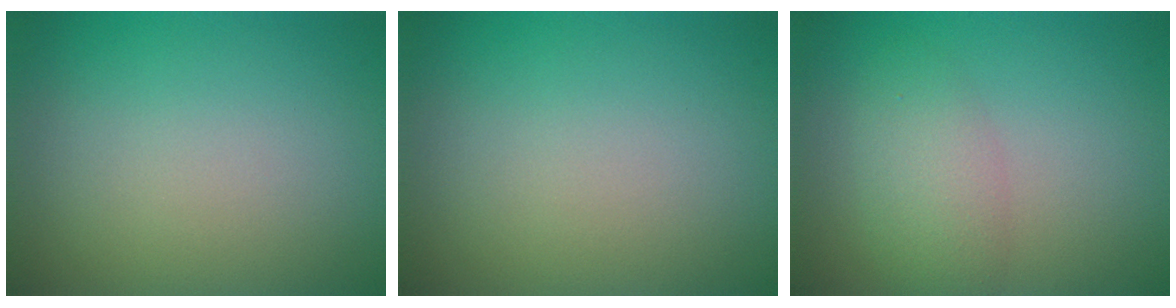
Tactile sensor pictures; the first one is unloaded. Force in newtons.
{"total": 0.0}
{"total": 2.9, "press": 2.9, "slide": 0.1}